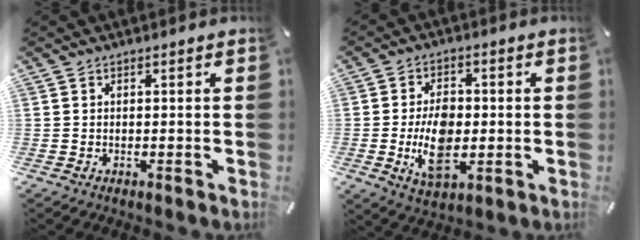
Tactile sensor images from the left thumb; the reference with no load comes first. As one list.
[{"total": 10.4, "force": [-1.3, 6.2, 8.2], "torque": [-0.165, -0.005, -0.024]}]